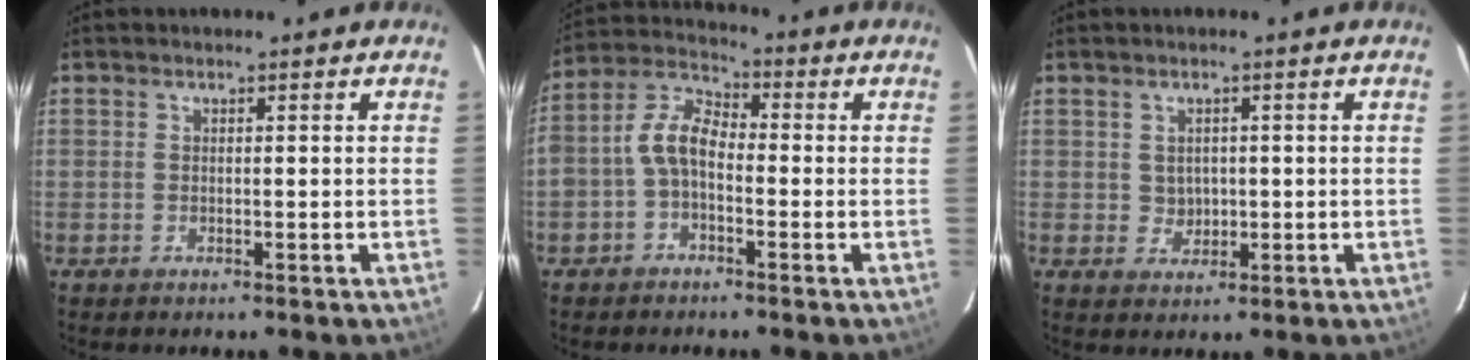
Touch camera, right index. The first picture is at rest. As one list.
[{"total": 6.7, "force": [-1.9, 4.1, 5.0], "torque": [-0.111, 0.023, -0.042]}, {"total": 2.7, "force": [0.3, 2.6, 0.6], "torque": [-0.008, 0.005, 0.011]}]